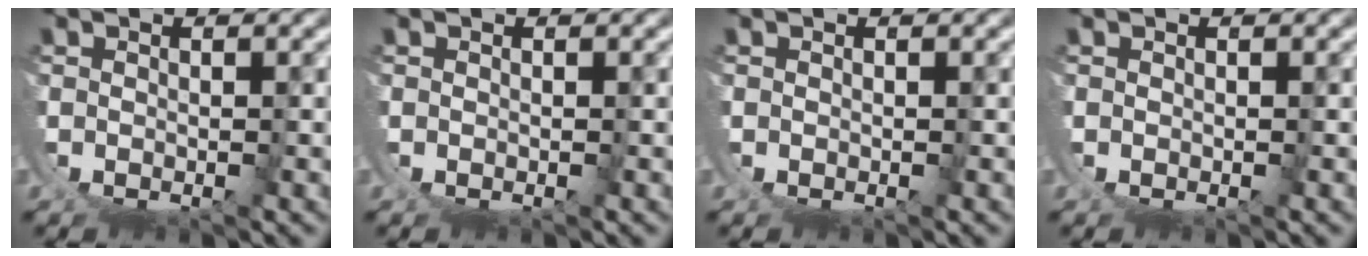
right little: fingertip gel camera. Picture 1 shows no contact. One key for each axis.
{"total": 0.0}
{"total": 0.0}
{"total": 0.0}